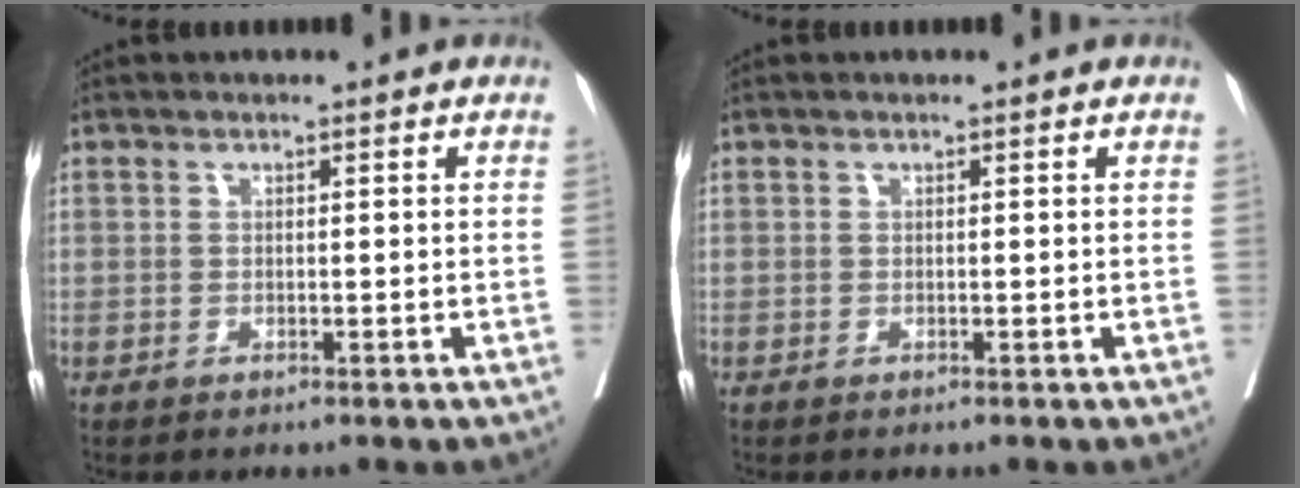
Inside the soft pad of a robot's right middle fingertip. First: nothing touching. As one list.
[{"total": 0.0}]